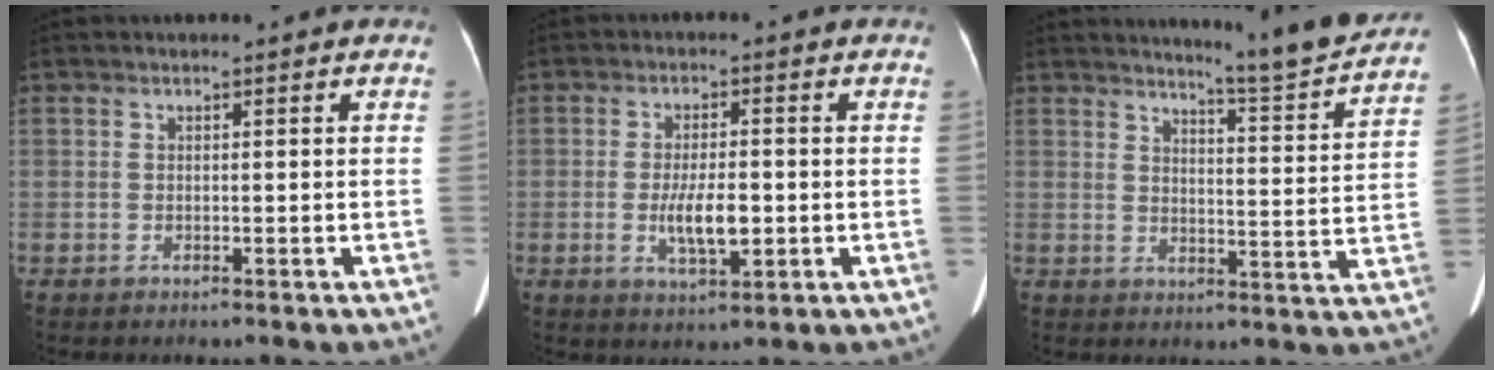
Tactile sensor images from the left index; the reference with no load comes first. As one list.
[{"total": 5.9, "force": [-1.1, 1.7, 5.6], "torque": [-0.107, -0.007, -0.016]}, {"total": 14.9, "force": [14.1, -1.3, 4.7], "torque": [-0.068, -0.071, 0.176]}]